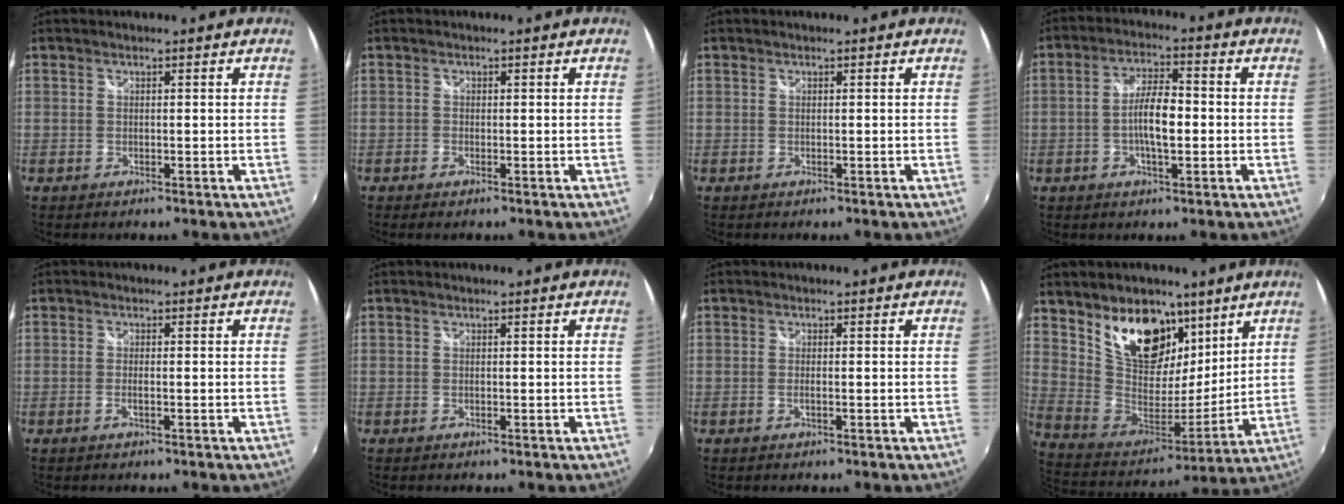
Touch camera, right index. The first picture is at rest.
{"total": 0.6, "force": [-0.5, 0.2, 0.2], "torque": [-0.005, -0.002, -0.011]}
{"total": 0.0}
{"total": 6.8, "force": [-1.2, 2.0, 6.4], "torque": [-0.118, 0.007, -0.022]}
{"total": 1.5, "force": [-0.6, 0.1, 1.4], "torque": [-0.027, -0.001, -0.011]}
{"total": 0.0}
{"total": 0.9, "force": [-0.3, 0.0, 0.8], "torque": [-0.015, -0.001, -0.006]}
{"total": 19.4, "force": [11.2, 11.6, 10.7], "torque": [-0.207, 0.006, 0.212]}